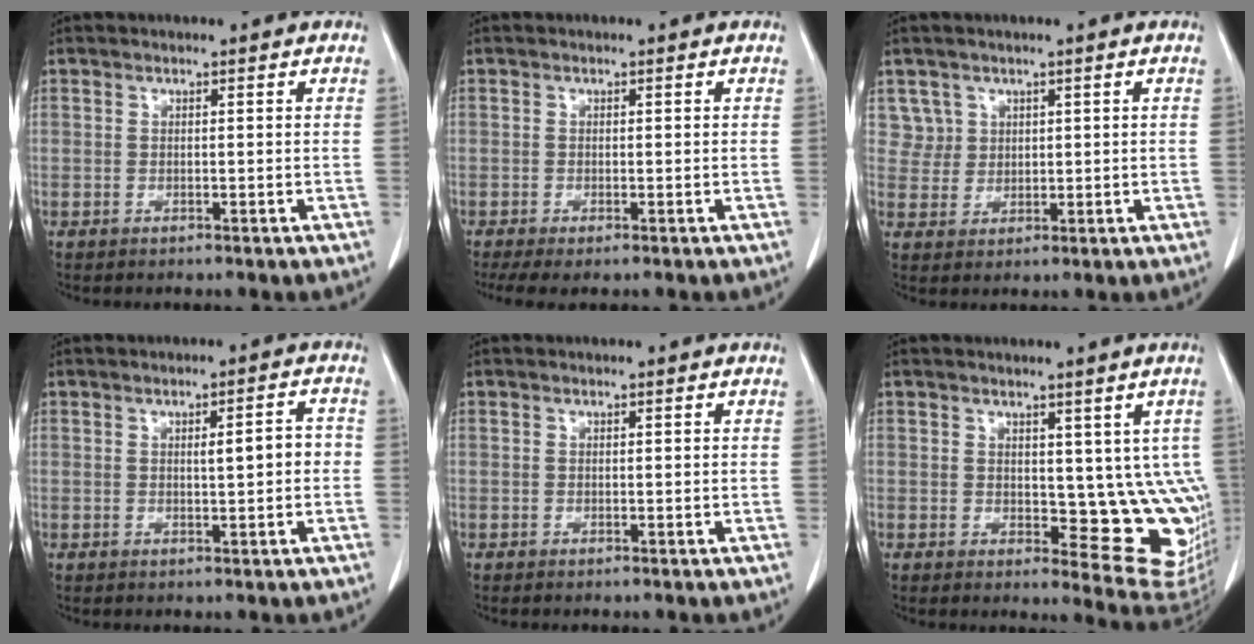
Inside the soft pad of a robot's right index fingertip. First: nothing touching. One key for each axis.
{"total": 3.4, "fx": -2.4, "fy": 0.8, "fz": 2.3, "tx": -0.044, "ty": -0.012, "tz": -0.041}
{"total": 3.7, "fx": 1.9, "fy": 3.2, "fz": -0.5, "tx": 0.025, "ty": 0.006, "tz": 0.034}
{"total": 3.6, "fx": -0.1, "fy": 0.7, "fz": 3.6, "tx": -0.055, "ty": 0.008, "tz": 0.000}
{"total": 0.0}
{"total": 10.2, "fx": 1.3, "fy": 5.0, "fz": 8.8, "tx": -0.076, "ty": -0.013, "tz": 0.025}